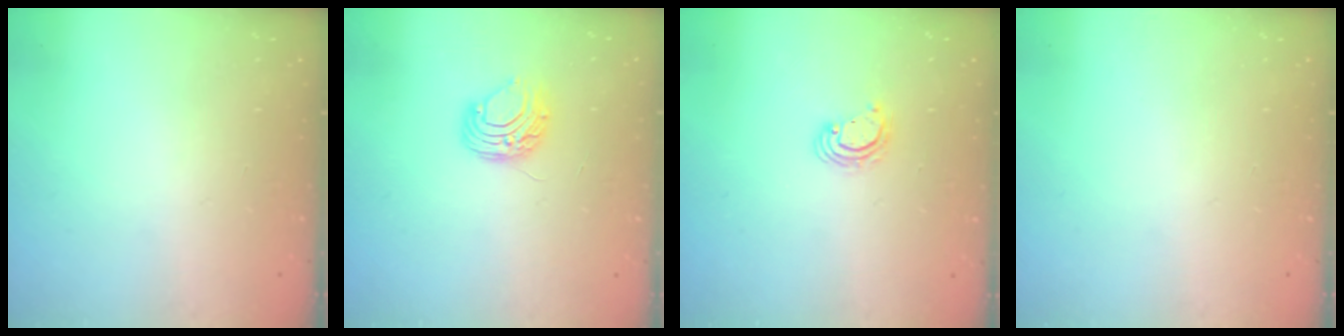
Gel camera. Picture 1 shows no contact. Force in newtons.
{"total": 7.5, "press": 7.4, "slide": 0.7}
{"total": 3.6, "press": 3.6, "slide": 0.2}
{"total": 0.0}